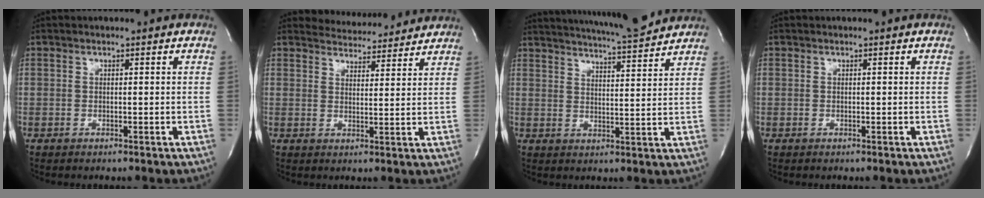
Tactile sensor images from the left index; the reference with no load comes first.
{"total": 7.5, "force": [7.4, 1.4, 0.6], "torque": [-0.009, 0.002, 0.092]}
{"total": 13.7, "force": [12.8, 0.4, 4.7], "torque": [-0.085, -0.007, 0.178]}
{"total": 0.0}